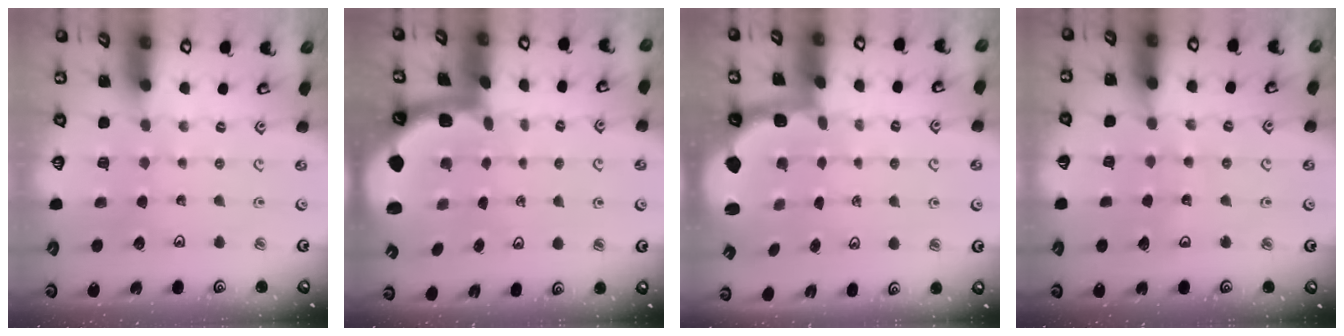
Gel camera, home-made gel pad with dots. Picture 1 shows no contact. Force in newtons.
{"total": 1.6, "press": 1.6, "slide": 0.2}
{"total": 2.5, "press": 1.3, "slide": 2.1}
{"total": 6.6, "press": 6.5, "slide": 0.7}